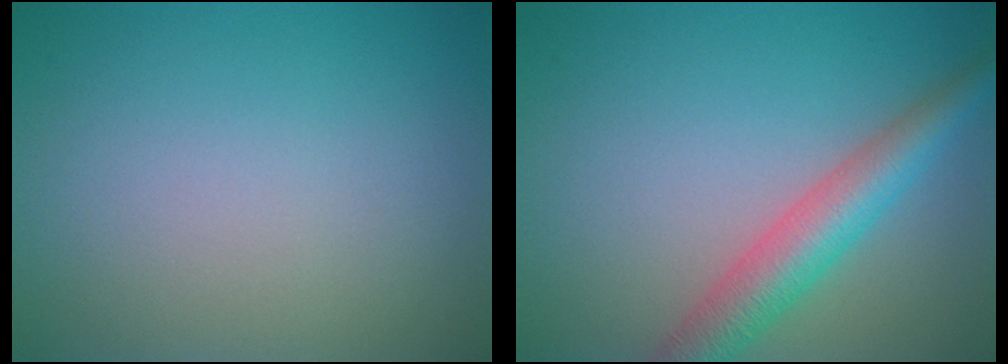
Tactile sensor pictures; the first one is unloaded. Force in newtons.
{"total": 4.9, "press": 4.9, "slide": 0.2}